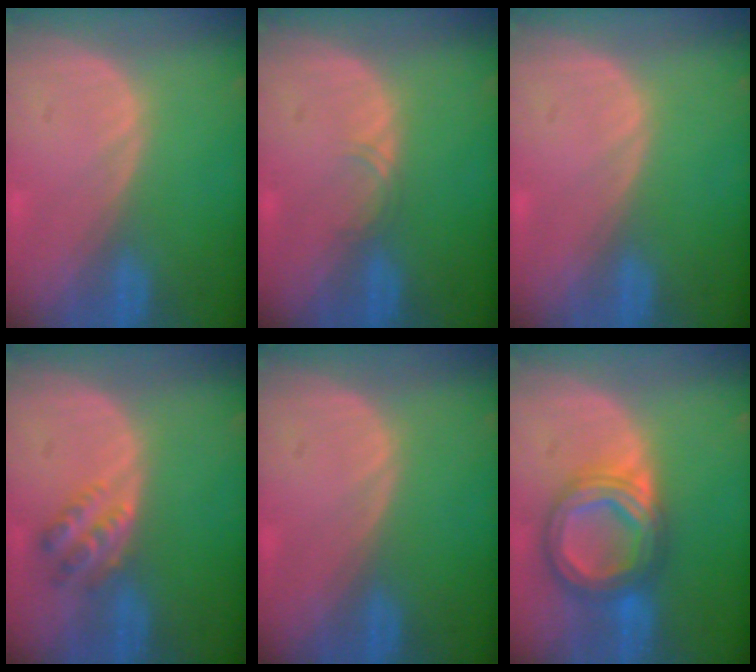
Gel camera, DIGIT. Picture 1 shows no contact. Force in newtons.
{"total": 1.1, "press": 1.1, "slide": 0.1}
{"total": 0.0}
{"total": 4.6, "press": 3.9, "slide": 2.5}
{"total": 0.0}
{"total": 8.5, "press": 8.5, "slide": 0.6}